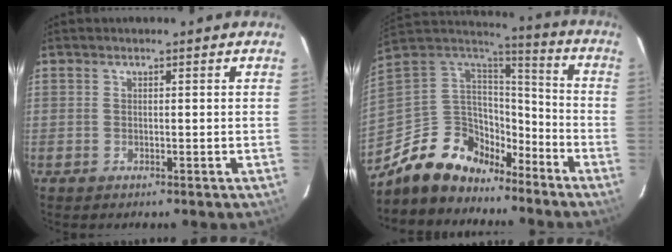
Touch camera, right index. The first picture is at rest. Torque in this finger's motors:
{"motor_torque": [1.08, -1.06, 0.40, 0.03]}